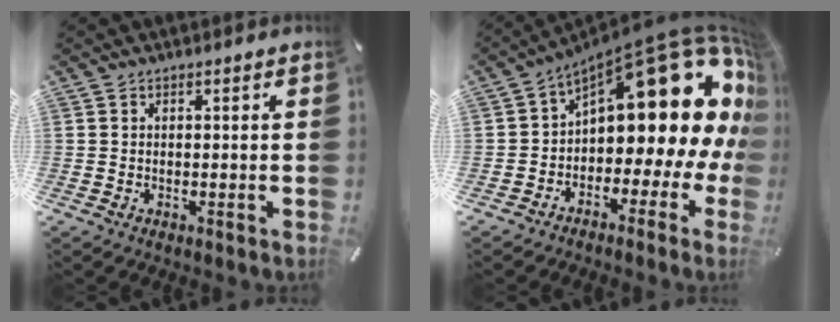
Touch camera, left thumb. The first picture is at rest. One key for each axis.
{"total": 22.1, "fx": 9.7, "fy": 10.6, "fz": 16.9, "tx": -0.228, "ty": -0.080, "tz": 0.167}